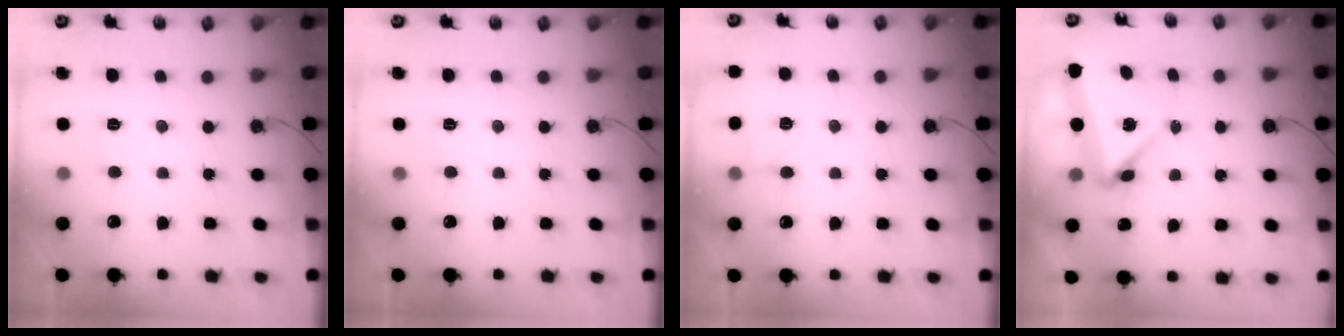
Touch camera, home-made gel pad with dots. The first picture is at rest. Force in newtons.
{"total": 0.0}
{"total": 4.0, "press": 3.9, "slide": 0.4}
{"total": 5.6, "press": 4.5, "slide": 3.3}